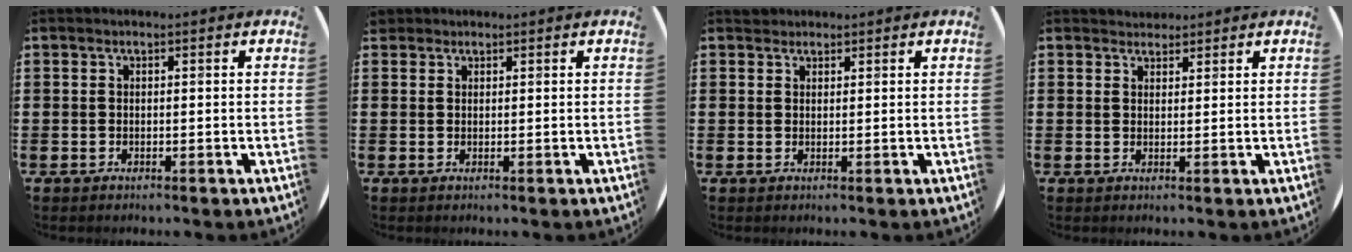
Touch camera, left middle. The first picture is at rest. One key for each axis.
{"total": 0.9, "fx": 0.8, "fy": 0.3, "fz": -0.1, "tx": -0.001, "ty": 0.002, "tz": 0.017}
{"total": 1.1, "fx": 1.0, "fy": 0.4, "fz": -0.1, "tx": 0.007, "ty": -0.001, "tz": 0.019}
{"total": 1.6, "fx": 1.6, "fy": 0.5, "fz": -0.1, "tx": 0.000, "ty": 0.004, "tz": 0.031}